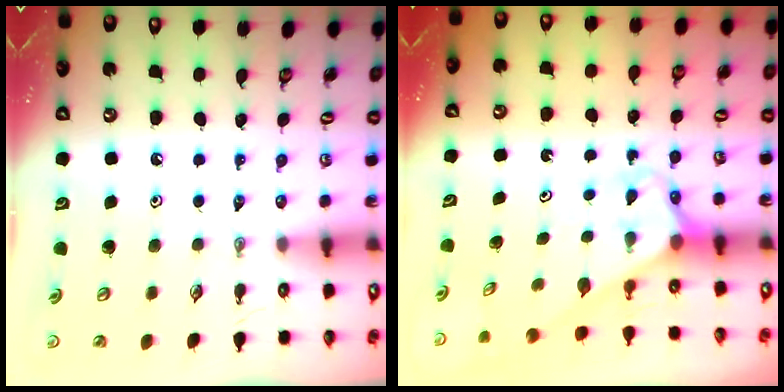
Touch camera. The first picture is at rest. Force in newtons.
{"total": 2.6, "press": 2.6, "slide": 0.1}